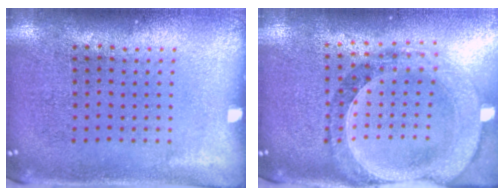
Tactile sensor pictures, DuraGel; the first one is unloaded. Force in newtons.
{"total": 1.5, "press": 1.4, "slide": 0.4}